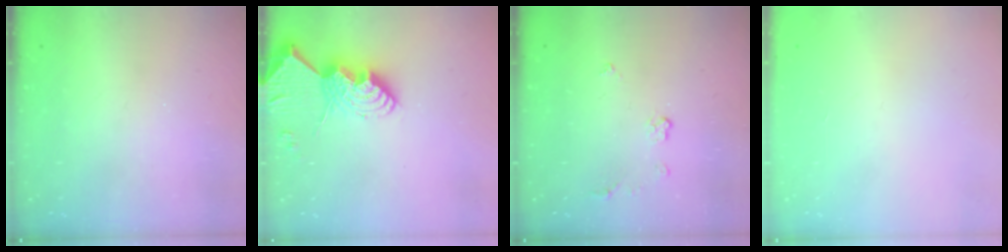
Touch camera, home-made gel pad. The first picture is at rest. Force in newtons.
{"total": 13.9, "press": 13.8, "slide": 1.3}
{"total": 3.6, "press": 3.5, "slide": 0.4}
{"total": 0.0}